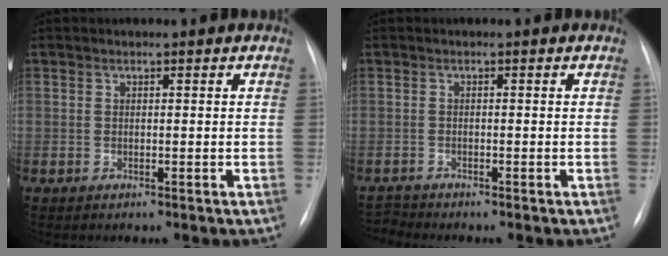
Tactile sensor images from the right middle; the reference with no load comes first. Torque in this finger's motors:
{"motor_torque": [-0.25, -0.08, 0.01, 0.00]}